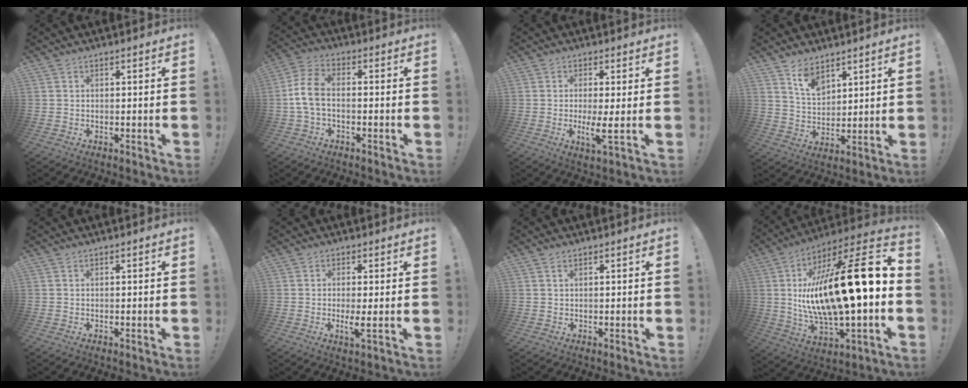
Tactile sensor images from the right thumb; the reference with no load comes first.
{"total": 8.1, "force": [-0.8, 4.5, 6.7], "torque": [-0.145, 0.008, -0.008]}
{"total": 5.2, "force": [-0.2, 0.0, 5.2], "torque": [-0.096, -0.021, -0.006]}
{"total": 7.8, "force": [6.1, 3.9, 2.8], "torque": [-0.054, -0.039, 0.115]}
{"total": 0.0}
{"total": 3.8, "force": [-0.2, 0.0, 3.8], "torque": [-0.066, -0.016, -0.004]}
{"total": 0.7, "force": [0.5, 0.2, 0.5], "torque": [-0.009, -0.002, 0.008]}
{"total": 26.3, "force": [1.7, 7.3, 25.2], "torque": [-0.445, -0.022, 0.023]}